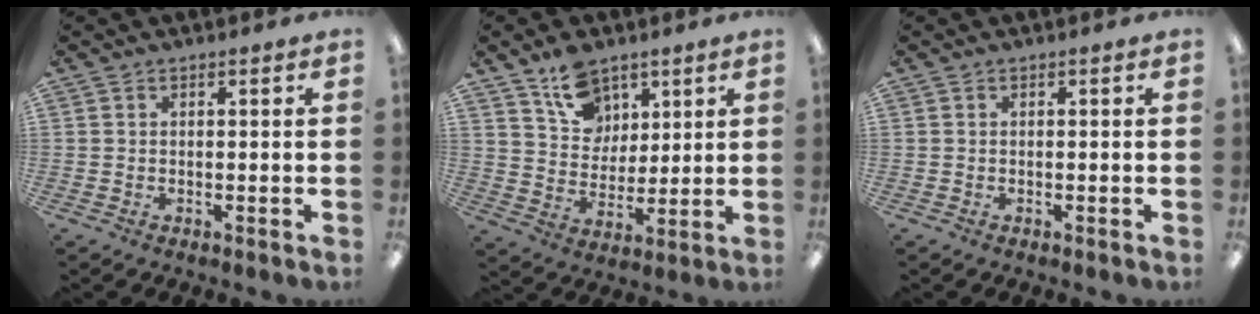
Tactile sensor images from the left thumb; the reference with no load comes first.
{"total": 12.0, "force": [7.9, 8.1, 3.8], "torque": [-0.054, -0.043, 0.150]}
{"total": 0.0}